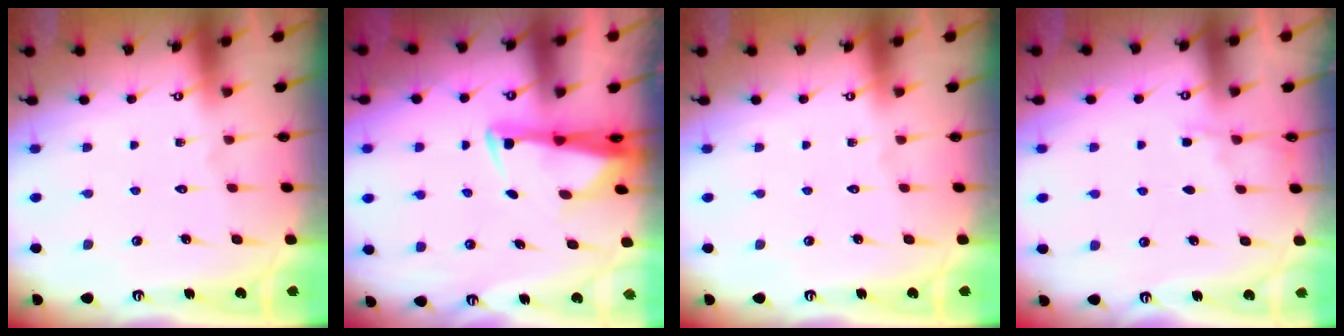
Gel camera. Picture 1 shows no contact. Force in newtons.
{"total": 2.9, "press": 2.8, "slide": 0.9}
{"total": 0.0}
{"total": 2.2, "press": 2.2, "slide": 0.4}